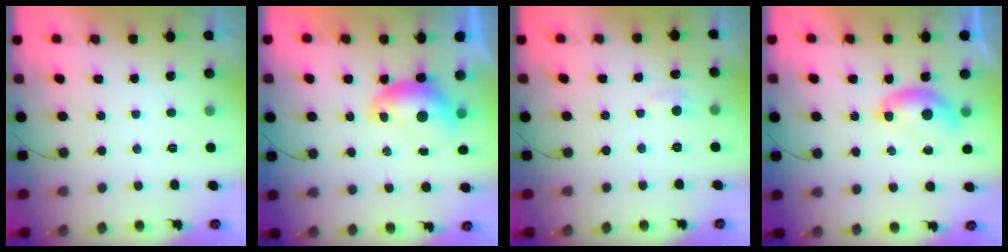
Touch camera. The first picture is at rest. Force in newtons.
{"total": 7.6, "press": 7.6, "slide": 0.2}
{"total": 4.8, "press": 4.8, "slide": 0.6}
{"total": 7.0, "press": 6.9, "slide": 0.8}